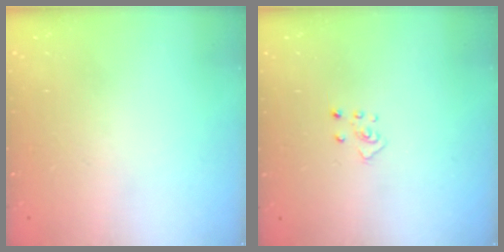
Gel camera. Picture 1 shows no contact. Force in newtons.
{"total": 3.7, "press": 3.7, "slide": 0.3}